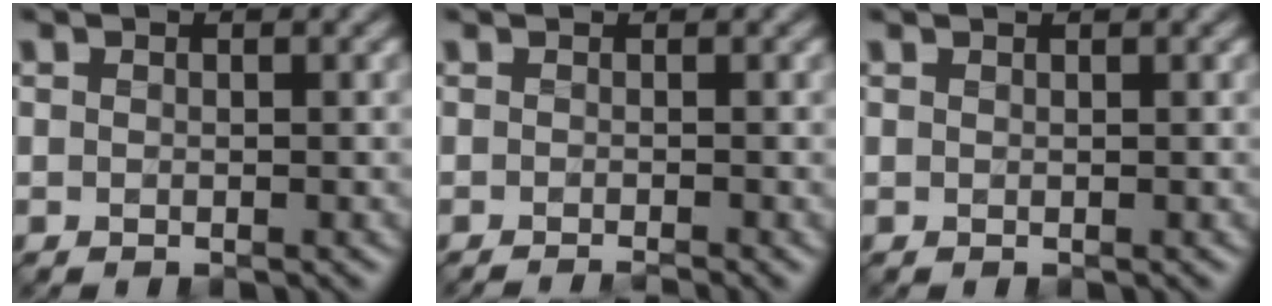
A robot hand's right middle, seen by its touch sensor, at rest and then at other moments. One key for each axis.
{"total": 2.2, "fx": -1.1, "fy": 0.7, "fz": 1.8, "tx": -0.002, "ty": -0.008, "tz": -0.019}
{"total": 0.6, "fx": 0.6, "fy": 0.1, "fz": 0.2, "tx": -0.003, "ty": -0.001, "tz": 0.004}